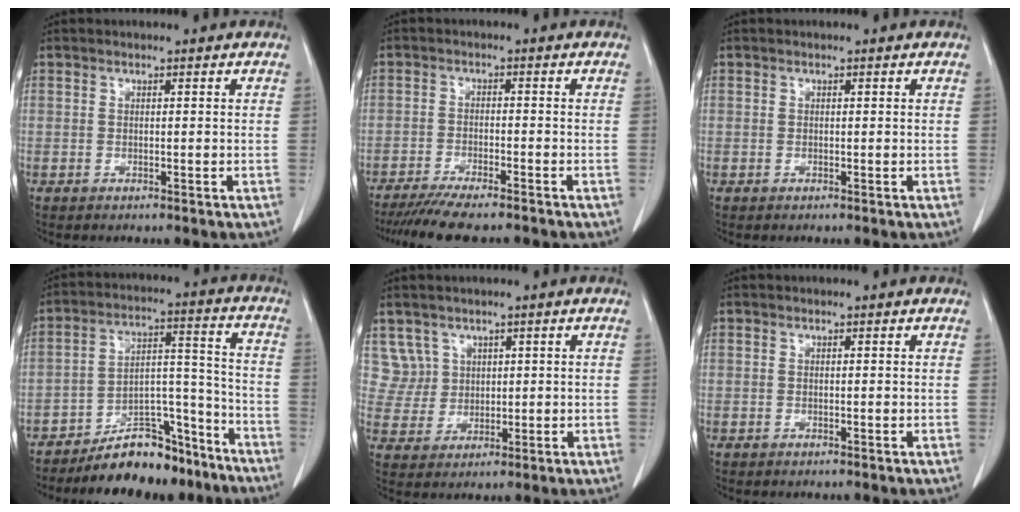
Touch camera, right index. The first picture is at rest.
{"total": 10.4, "force": [-9.0, 1.1, 5.0], "torque": [-0.071, -0.020, -0.139]}
{"total": 0.0}
{"total": 13.1, "force": [-11.3, 4.8, 4.8], "torque": [-0.059, 0.052, -0.182]}
{"total": 4.7, "force": [2.4, 4.1, -0.5], "torque": [0.016, 0.010, 0.054]}
{"total": 0.0}